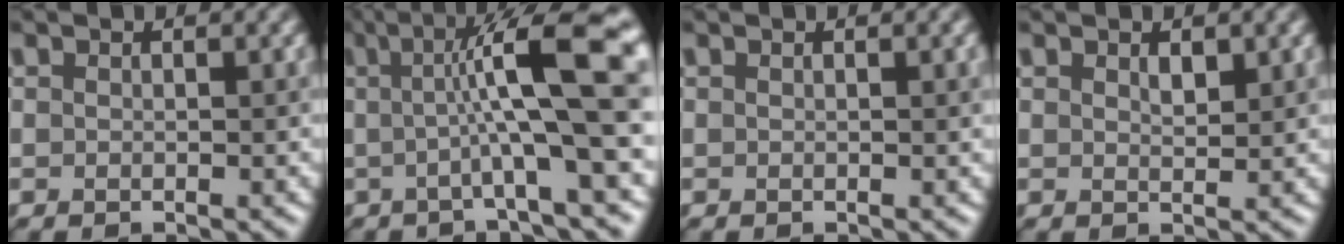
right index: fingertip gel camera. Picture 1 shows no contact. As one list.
[{"total": 10.7, "force": [1.0, 1.3, 10.5], "torque": [-0.138, 0.017, 0.012]}, {"total": 1.1, "force": [0.2, 0.4, 1.0], "torque": [-0.010, 0.005, 0.000]}, {"total": 0.9, "force": [0.8, 0.2, 0.4], "torque": [-0.011, 0.003, 0.017]}]